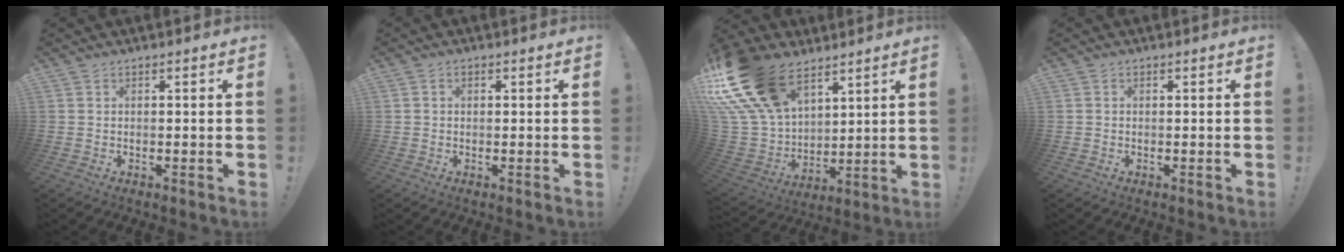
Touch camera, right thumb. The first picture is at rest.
{"total": 1.1, "force": [0.0, 0.9, 0.7], "torque": [-0.003, 0.000, -0.002]}
{"total": 25.1, "force": [14.4, 14.7, 14.3], "torque": [-0.299, -0.078, 0.285]}
{"total": 0.0}